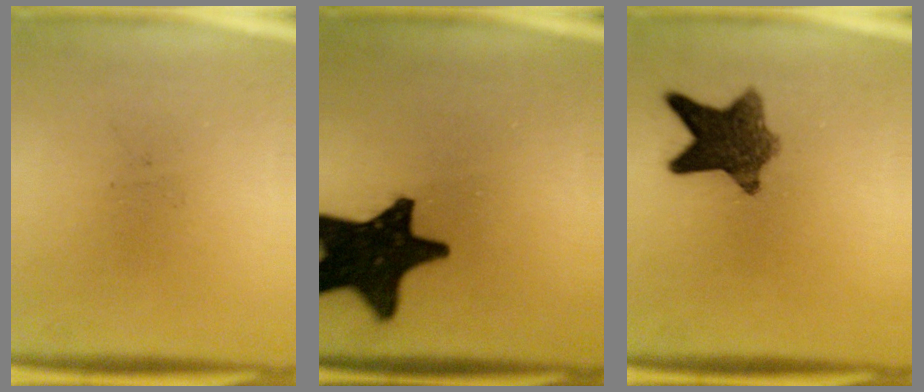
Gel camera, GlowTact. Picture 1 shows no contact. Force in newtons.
{"total": 18.9}
{"total": 9.0}